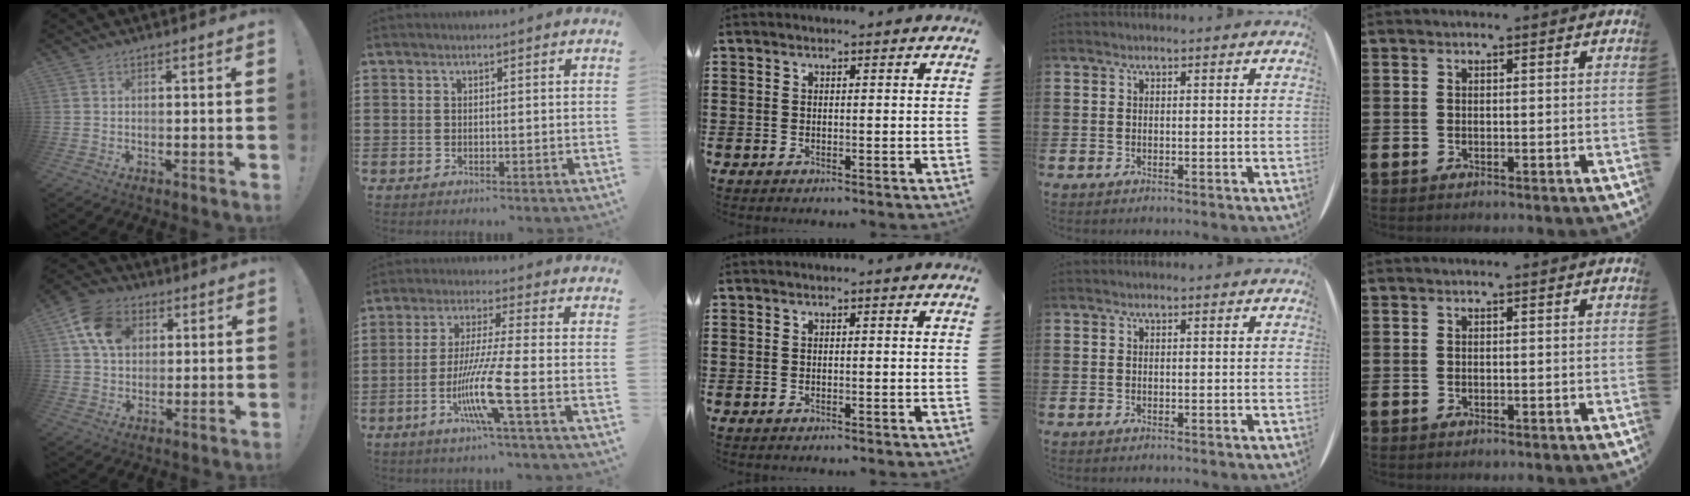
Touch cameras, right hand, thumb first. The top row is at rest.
{"thumb": {"total": 13.0, "force": [4.8, 9.8, 7.0], "torque": [-0.110, -0.002, 0.098]}, "index": {"total": 10.1, "force": [-3.7, -0.2, 9.4], "torque": [-0.197, -0.021, -0.076]}}